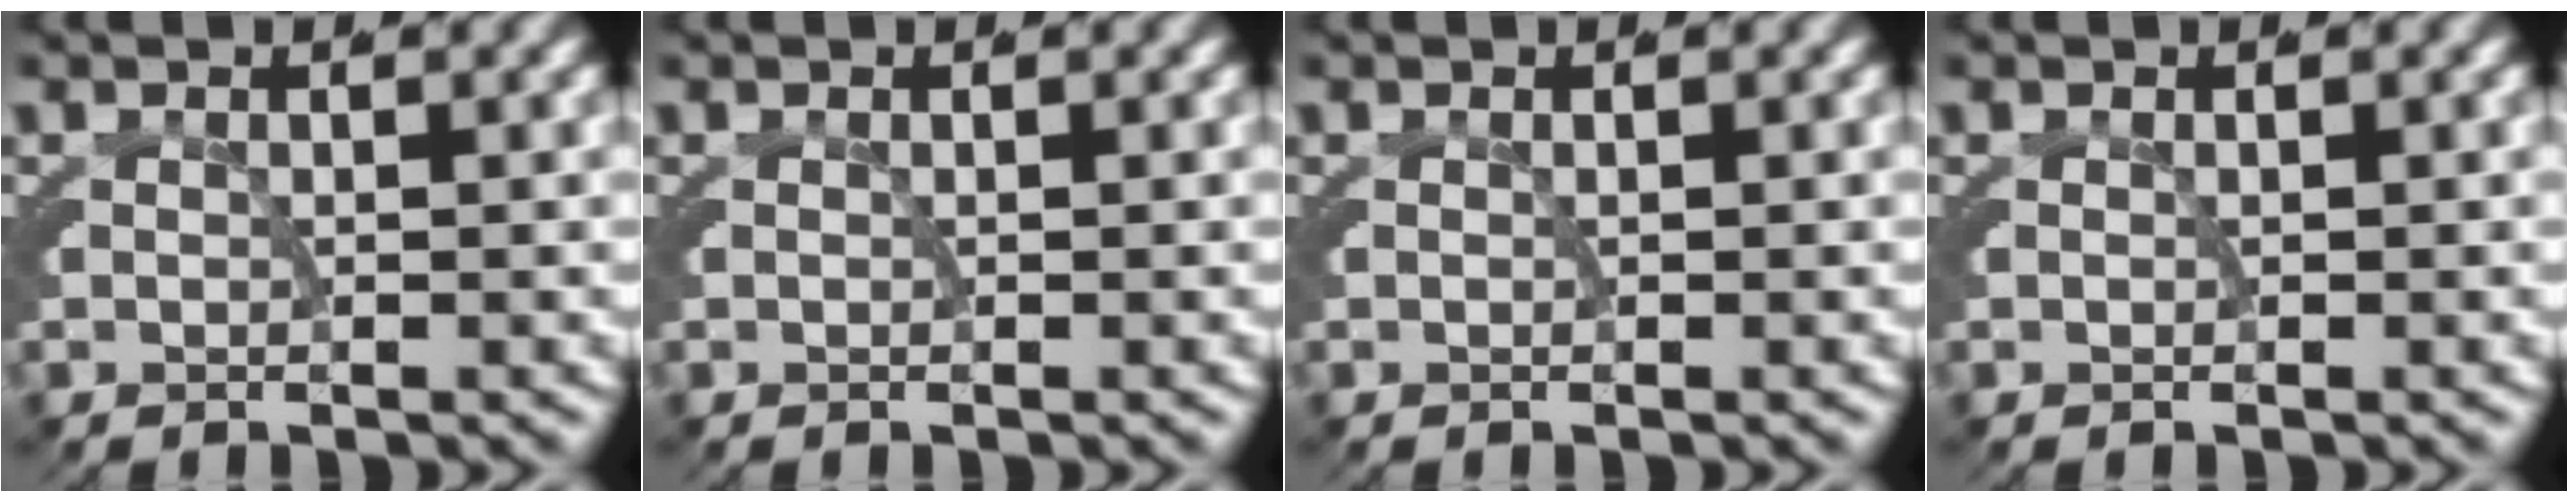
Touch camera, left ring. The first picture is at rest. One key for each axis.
{"total": 0.0}
{"total": 0.0}
{"total": 0.0}